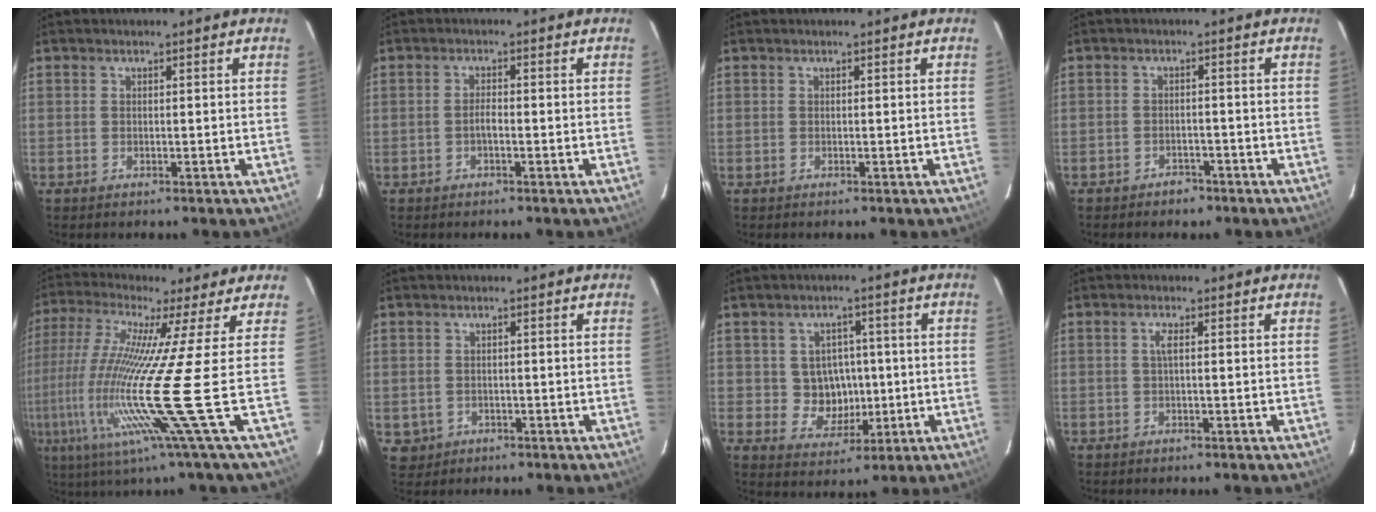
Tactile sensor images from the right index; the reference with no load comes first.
{"total": 1.4, "force": [-0.7, 0.4, 1.2], "torque": [-0.022, 0.005, -0.013]}
{"total": 0.0}
{"total": 3.2, "force": [-2.5, 1.9, 0.6], "torque": [-0.018, 0.008, -0.032]}
{"total": 19.8, "force": [-4.6, -3.0, 19.0], "torque": [-0.349, -0.057, -0.091]}
{"total": 3.4, "force": [-0.6, 3.3, 0.7], "torque": [-0.020, 0.000, 0.001]}
{"total": 6.9, "force": [0.0, 6.5, 2.1], "torque": [-0.047, 0.014, 0.016]}
{"total": 1.2, "force": [0.3, 0.0, 1.2], "torque": [-0.022, 0.004, 0.004]}